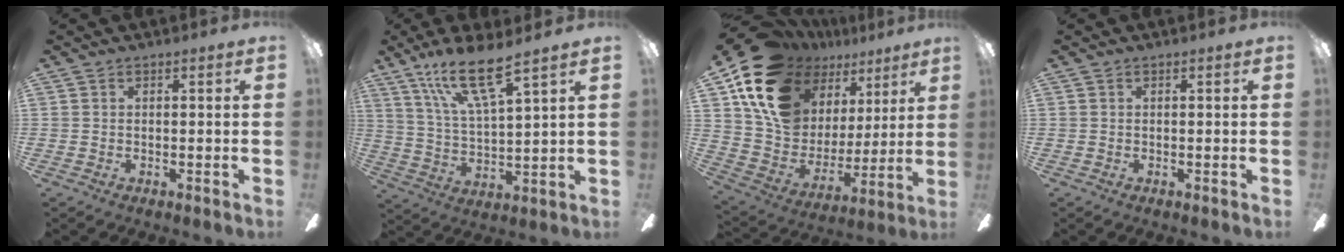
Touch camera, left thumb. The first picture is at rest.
{"total": 14.5, "force": [10.2, 3.2, 9.9], "torque": [-0.194, -0.044, 0.177]}
{"total": 20.6, "force": [13.2, 13.3, 8.6], "torque": [-0.161, -0.081, 0.263]}
{"total": 0.0}